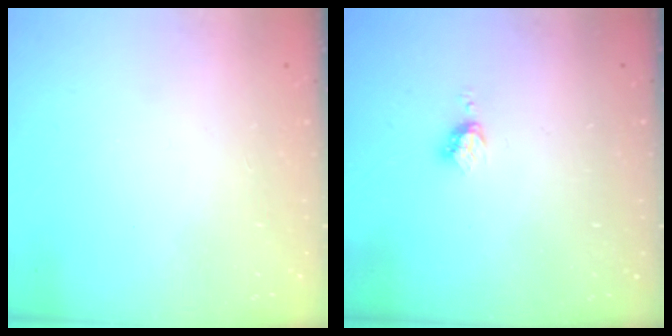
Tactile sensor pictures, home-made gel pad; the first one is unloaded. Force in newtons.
{"total": 3.4, "press": 3.4, "slide": 0.4}